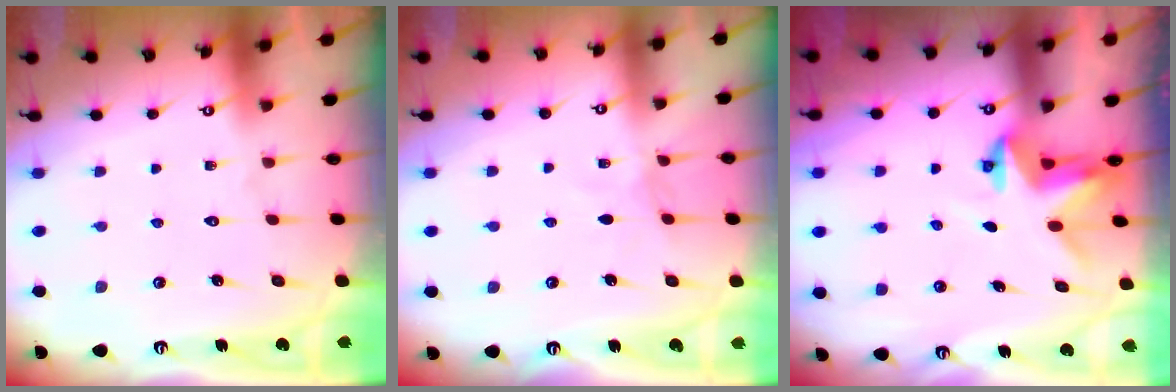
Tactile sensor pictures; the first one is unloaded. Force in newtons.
{"total": 3.3, "press": 3.3, "slide": 0.4}
{"total": 3.0, "press": 3.0, "slide": 0.0}